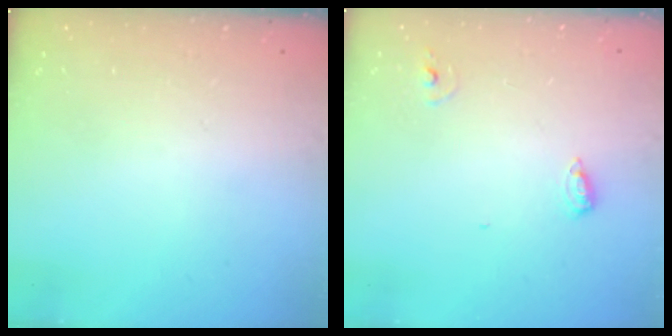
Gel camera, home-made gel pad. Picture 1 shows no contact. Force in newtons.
{"total": 6.0, "press": 5.8, "slide": 1.5}